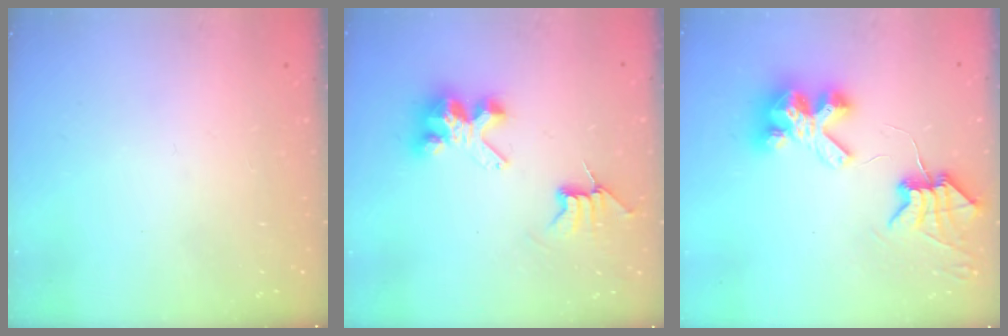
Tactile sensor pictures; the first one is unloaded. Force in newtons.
{"total": 8.3, "press": 8.3, "slide": 0.5}
{"total": 8.9, "press": 8.9, "slide": 0.8}